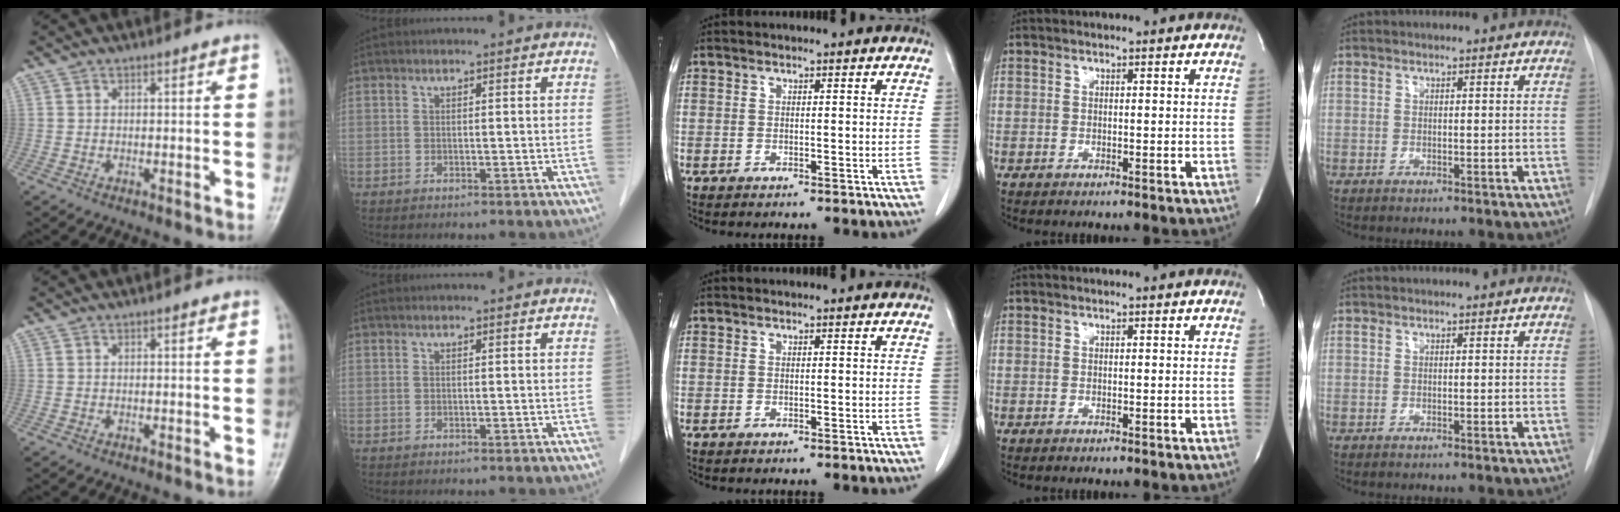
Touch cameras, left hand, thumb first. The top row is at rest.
{}